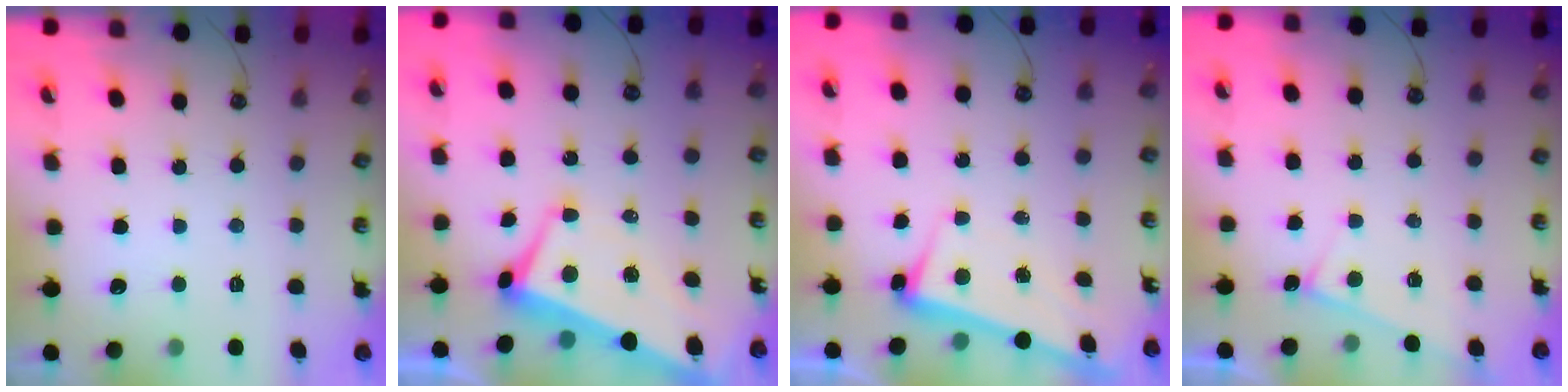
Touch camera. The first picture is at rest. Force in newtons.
{"total": 1.7, "press": 1.1, "slide": 1.3}
{"total": 2.4, "press": 2.2, "slide": 1.1}
{"total": 5.1, "press": 5.1, "slide": 0.3}